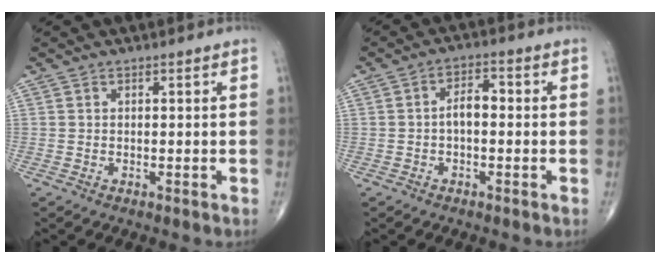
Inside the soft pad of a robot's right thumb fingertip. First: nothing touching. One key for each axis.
{"total": 3.9, "fx": -0.5, "fy": 2.1, "fz": 3.3, "tx": -0.046, "ty": 0.019, "tz": -0.015}